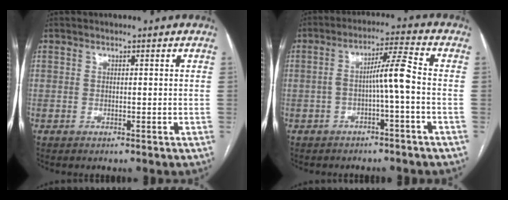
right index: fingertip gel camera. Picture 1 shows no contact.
{"total": 5.9, "force": [-1.3, -0.2, 5.8], "torque": [-0.099, 0.023, -0.020]}